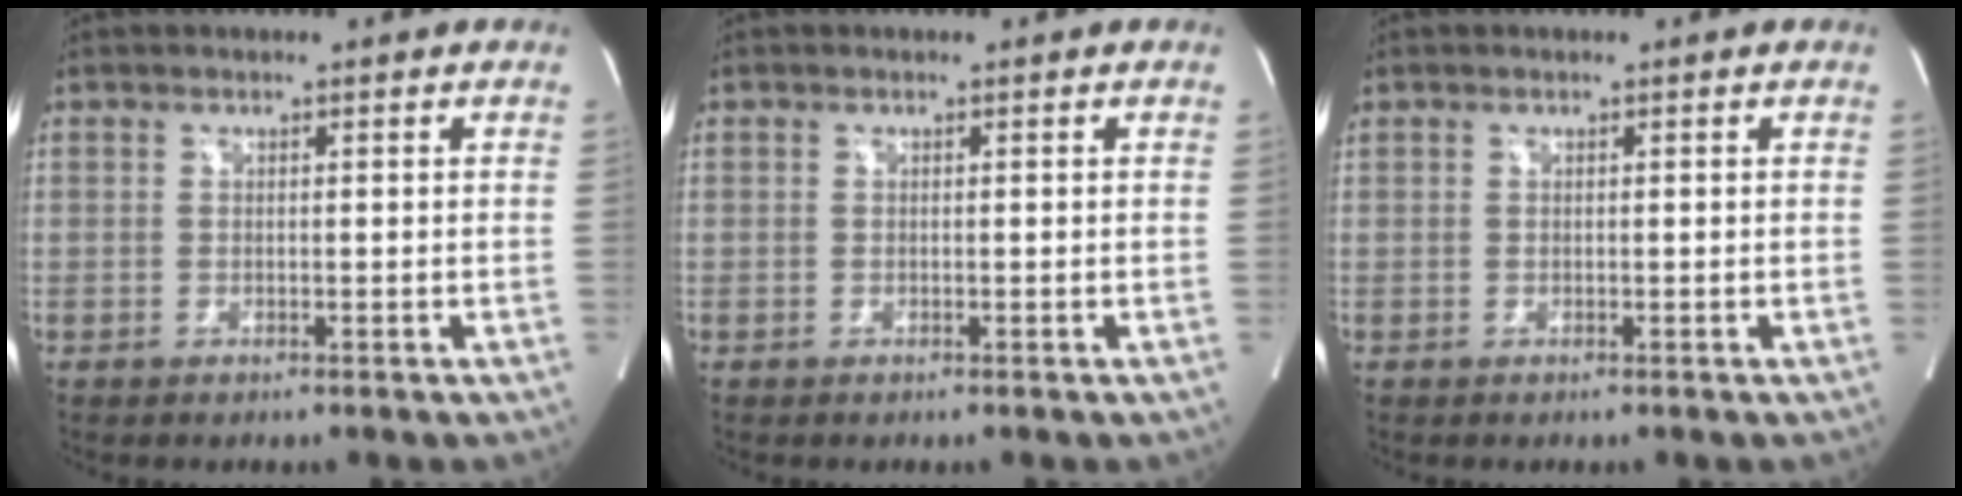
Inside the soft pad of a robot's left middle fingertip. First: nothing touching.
{"total": 0.0}
{"total": 0.0}